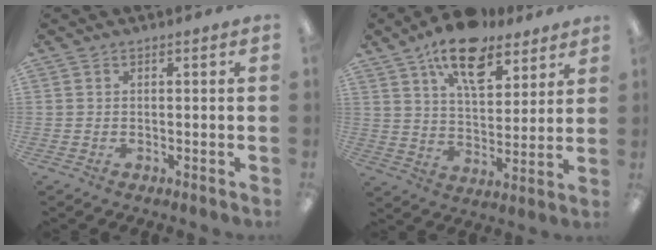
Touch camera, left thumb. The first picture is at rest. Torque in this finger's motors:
{"motor_torque": [0.36, 0.44, 1.81, -0.96, 0.35]}